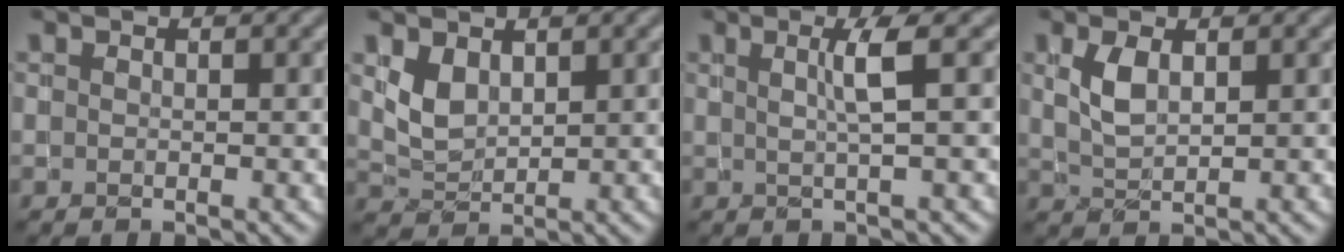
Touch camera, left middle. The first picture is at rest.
{"total": 2.3, "force": [1.0, 1.5, 1.4], "torque": [-0.035, -0.006, 0.028]}
{"total": 2.4, "force": [0.2, 0.4, 2.4], "torque": [-0.038, 0.001, 0.000]}
{"total": 2.4, "force": [0.7, 1.2, 1.9], "torque": [-0.049, 0.001, 0.019]}